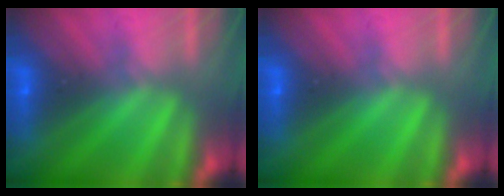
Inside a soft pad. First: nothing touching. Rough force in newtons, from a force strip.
{"total": 0.0}